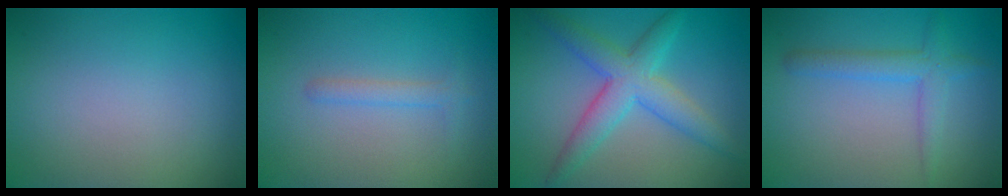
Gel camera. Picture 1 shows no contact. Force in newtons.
{"total": 1.3, "press": 1.3, "slide": 0.1}
{"total": 4.9, "press": 4.9, "slide": 0.1}
{"total": 2.7, "press": 2.7, "slide": 0.2}